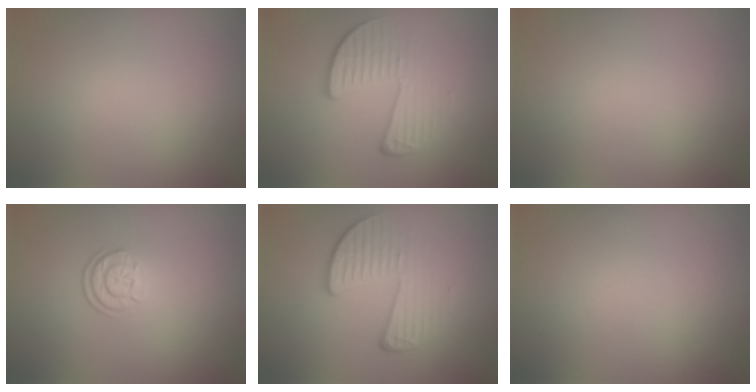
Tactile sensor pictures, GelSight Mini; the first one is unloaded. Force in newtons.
{"total": 4.1, "press": 2.7, "slide": 3.1}
{"total": 0.0}
{"total": 2.2, "press": 1.8, "slide": 1.3}
{"total": 4.1, "press": 2.7, "slide": 3.1}
{"total": 0.0}